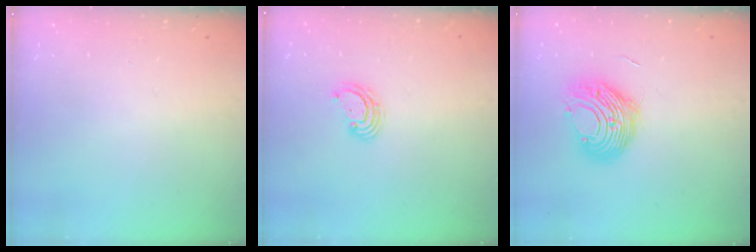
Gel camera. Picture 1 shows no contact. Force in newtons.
{"total": 3.9, "press": 3.9, "slide": 0.1}
{"total": 11.1, "press": 11.1, "slide": 0.9}